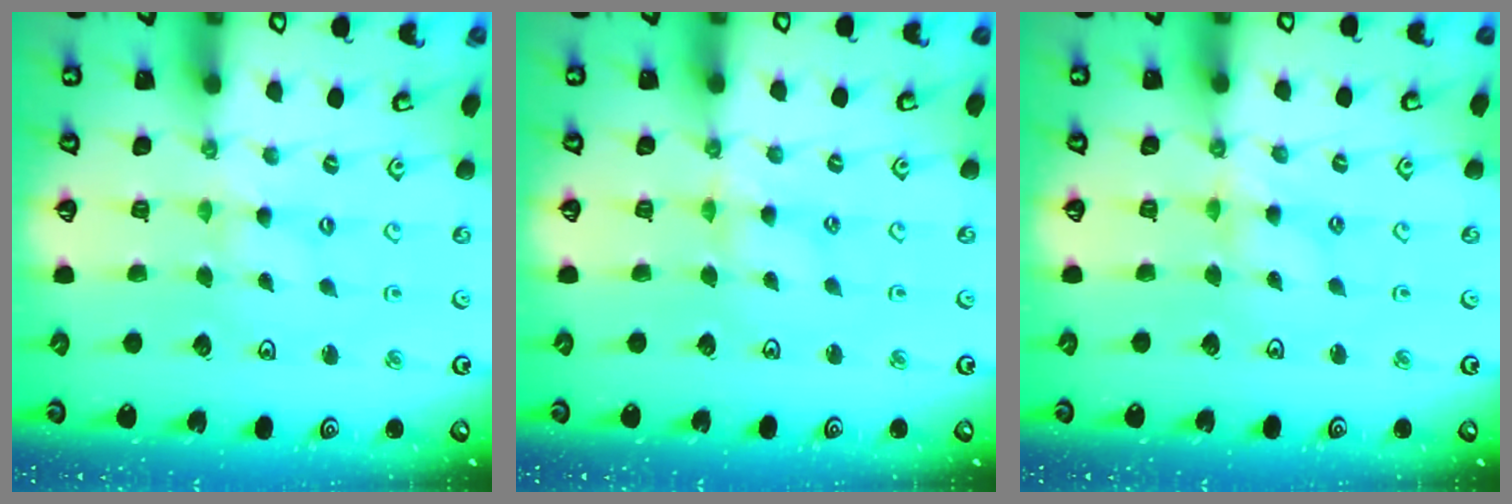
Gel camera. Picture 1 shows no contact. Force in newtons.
{"total": 2.9, "press": 2.9, "slide": 0.4}
{"total": 3.0, "press": 3.0, "slide": 0.4}